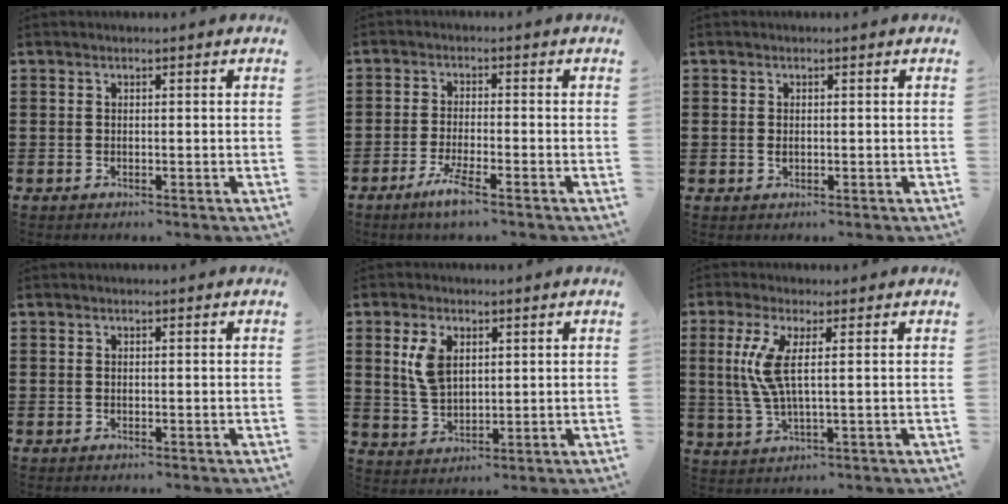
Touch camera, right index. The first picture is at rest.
{"total": 4.5, "force": [-2.7, 0.5, 3.6], "torque": [-0.077, -0.012, -0.050]}
{"total": 0.8, "force": [0.0, 0.6, 0.5], "torque": [-0.011, 0.004, 0.000]}
{"total": 0.0}
{"total": 5.7, "force": [1.9, 3.4, 4.1], "torque": [-0.099, 0.008, 0.032]}
{"total": 6.9, "force": [1.2, 1.2, 6.6], "torque": [-0.164, -0.017, 0.007]}